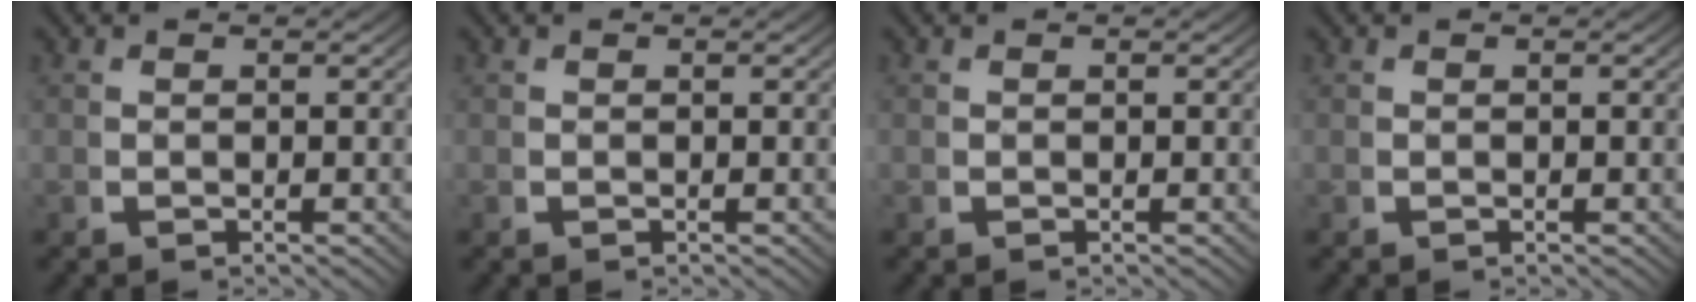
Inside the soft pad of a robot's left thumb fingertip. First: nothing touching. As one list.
[{"total": 0.0}, {"total": 0.0}, {"total": 0.0}]